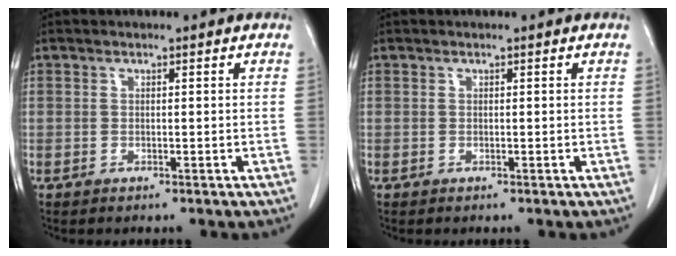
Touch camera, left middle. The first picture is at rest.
{"total": 0.0}